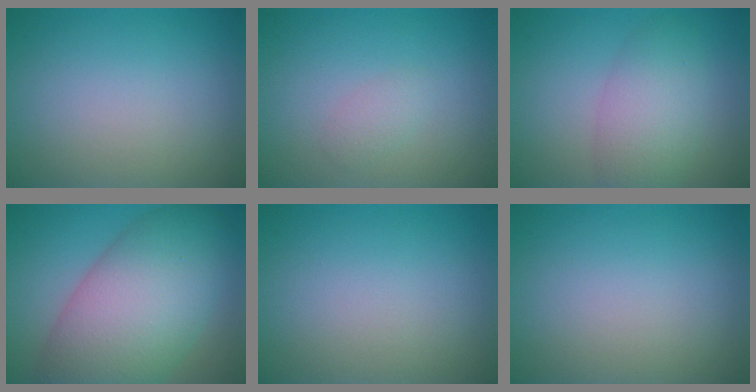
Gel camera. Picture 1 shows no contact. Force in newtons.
{"total": 1.1, "press": 1.1, "slide": 0.1}
{"total": 4.5, "press": 4.5, "slide": 0.2}
{"total": 12.0, "press": 12.0, "slide": 0.3}
{"total": 0.0}
{"total": 0.0}